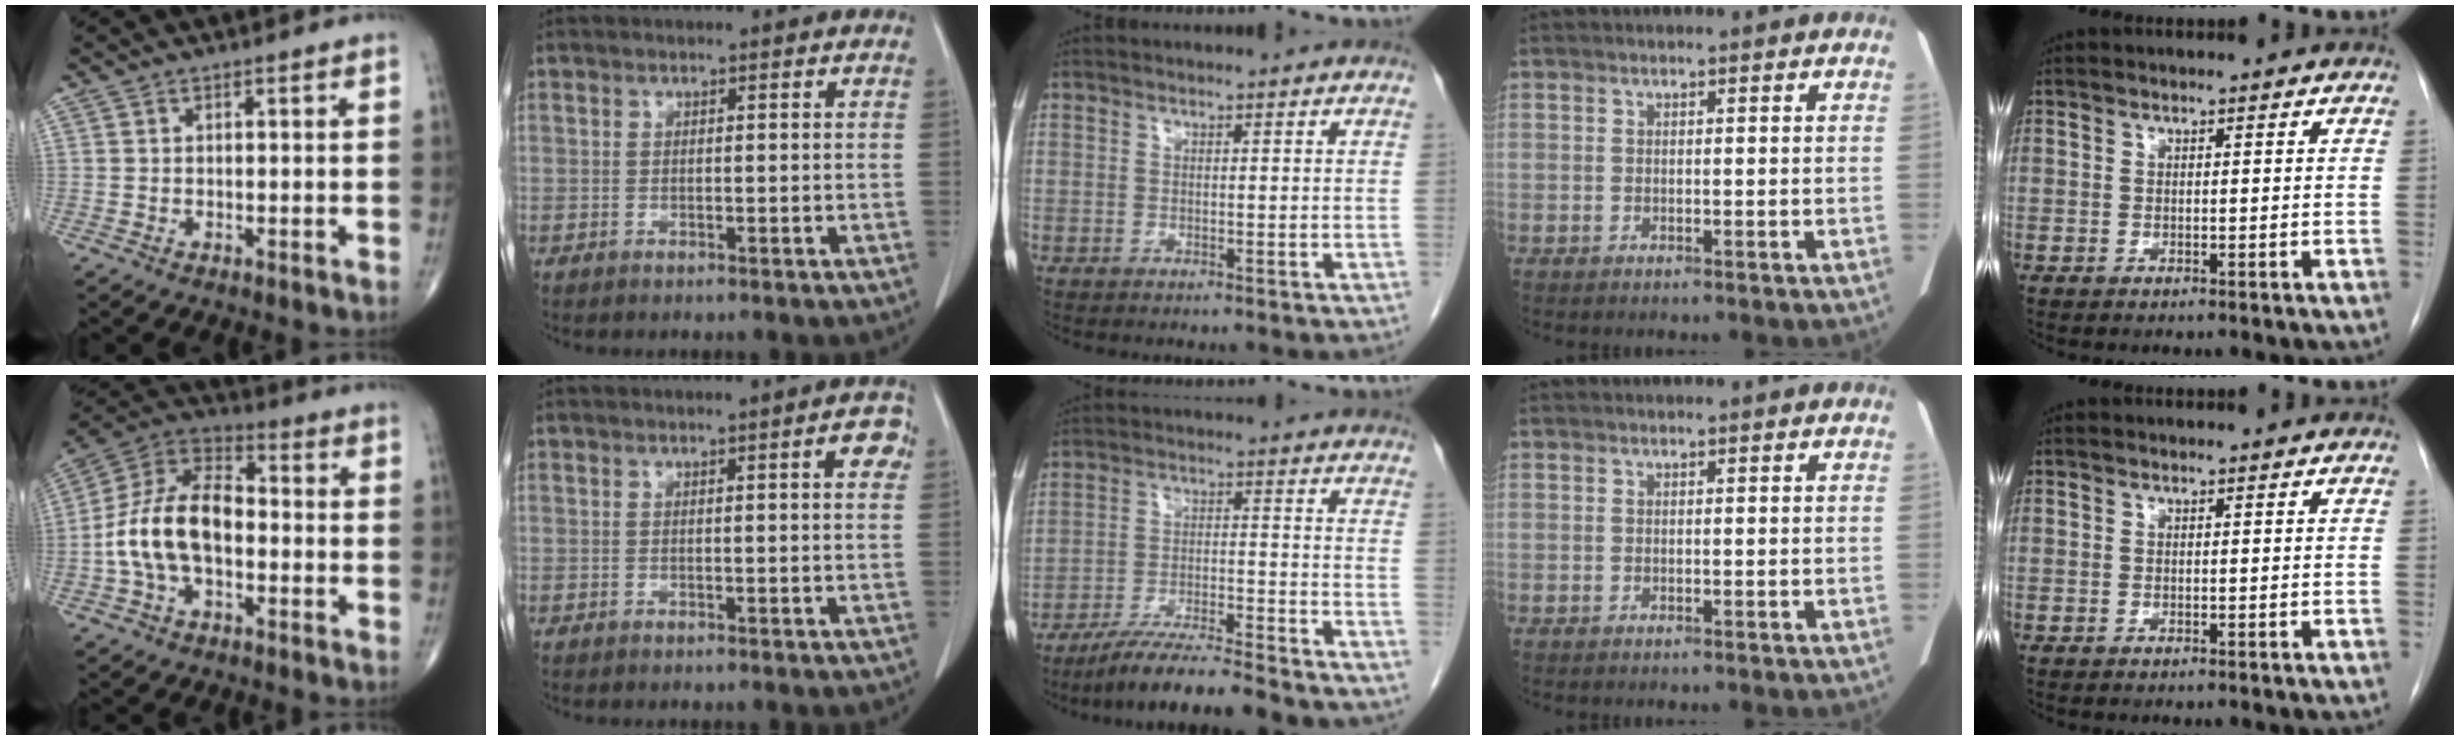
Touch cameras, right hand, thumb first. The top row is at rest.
{"thumb": {"total": 15.1, "force": [-2.4, 9.0, 11.9], "torque": [-0.221, 0.043, -0.051]}, "index": {"total": 2.9, "force": [1.0, 0.3, 2.7], "torque": [-0.025, 0.005, 0.009]}, "middle": {"total": 13.7, "force": [-11.8, 0.7, 6.8], "torque": [-0.102, -0.012, -0.187]}}